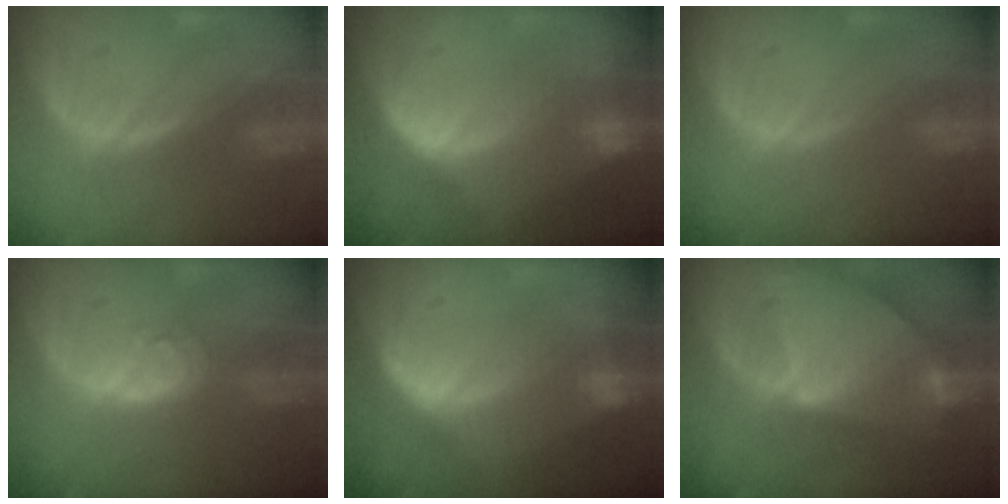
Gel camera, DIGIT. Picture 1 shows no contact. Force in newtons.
{"total": 8.0, "press": 7.0, "slide": 3.8}
{"total": 0.0}
{"total": 4.5, "press": 3.9, "slide": 2.2}
{"total": 7.1, "press": 6.5, "slide": 2.8}
{"total": 9.5, "press": 8.2, "slide": 4.8}